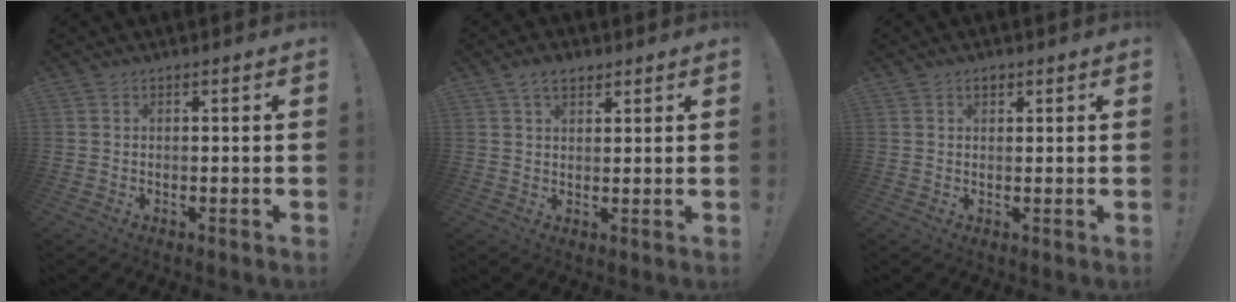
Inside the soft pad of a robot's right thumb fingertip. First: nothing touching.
{"total": 5.2, "force": [3.1, 3.0, 2.9], "torque": [-0.045, -0.009, 0.057]}
{"total": 1.5, "force": [1.1, 0.8, 0.7], "torque": [-0.001, -0.004, 0.018]}